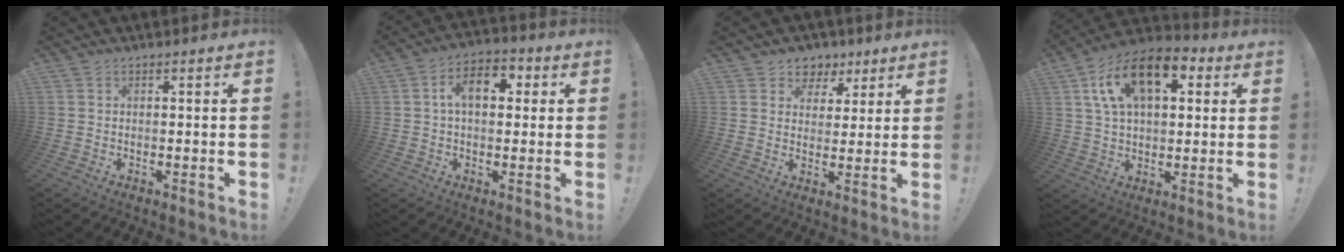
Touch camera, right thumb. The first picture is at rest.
{"total": 9.8, "force": [2.0, 5.9, 7.6], "torque": [-0.110, 0.010, 0.032]}
{"total": 6.1, "force": [3.1, 5.3, 0.5], "torque": [0.000, -0.022, 0.061]}
{"total": 17.5, "force": [7.2, 9.7, 12.7], "torque": [-0.209, -0.017, 0.124]}